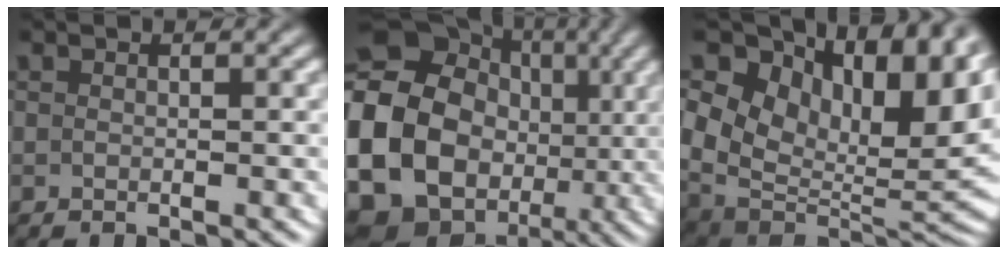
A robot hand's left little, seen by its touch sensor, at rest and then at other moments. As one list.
[{"total": 23.6, "force": [-2.0, 20.8, 11.1], "torque": [-0.287, -0.070, -0.031]}, {"total": 16.3, "force": [0.6, 12.1, 11.0], "torque": [-0.189, -0.048, 0.027]}]